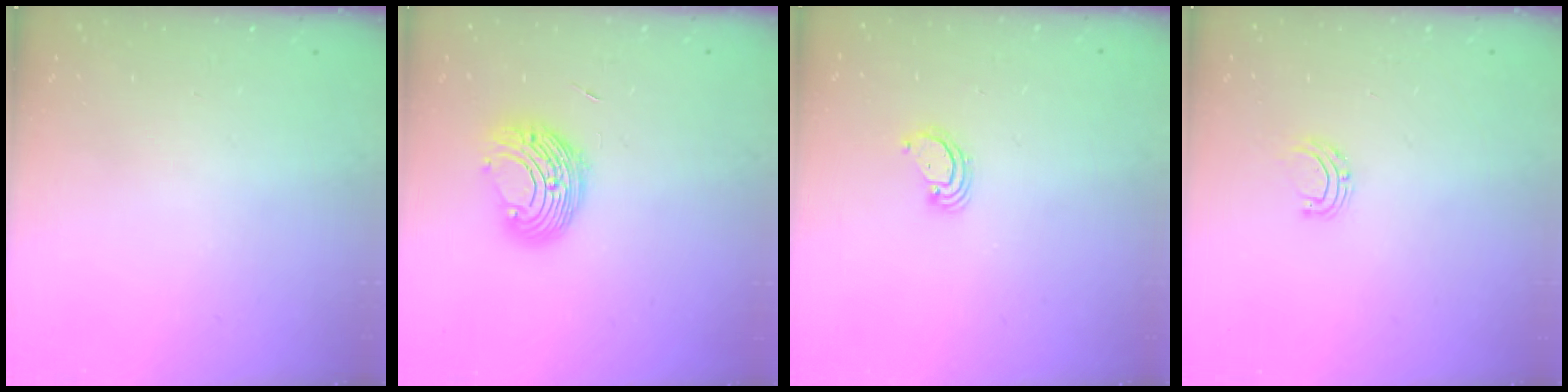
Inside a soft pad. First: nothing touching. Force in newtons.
{"total": 9.6, "press": 9.6, "slide": 0.7}
{"total": 3.1, "press": 3.1, "slide": 0.3}
{"total": 4.5, "press": 4.5, "slide": 0.4}